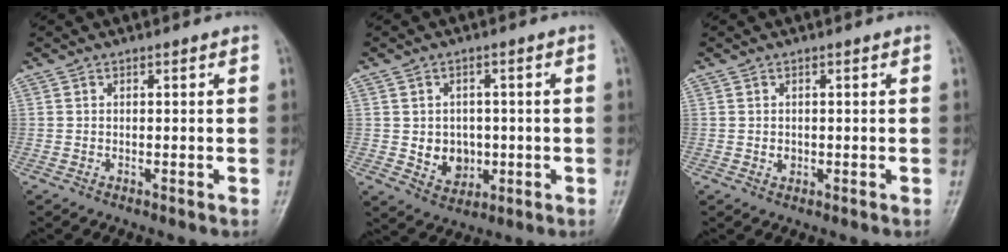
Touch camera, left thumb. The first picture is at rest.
{"total": 6.1, "force": [-0.4, 5.2, 3.3], "torque": [-0.019, 0.001, 0.005]}
{"total": 1.1, "force": [0.0, 1.0, 0.5], "torque": [-0.006, 0.000, 0.004]}